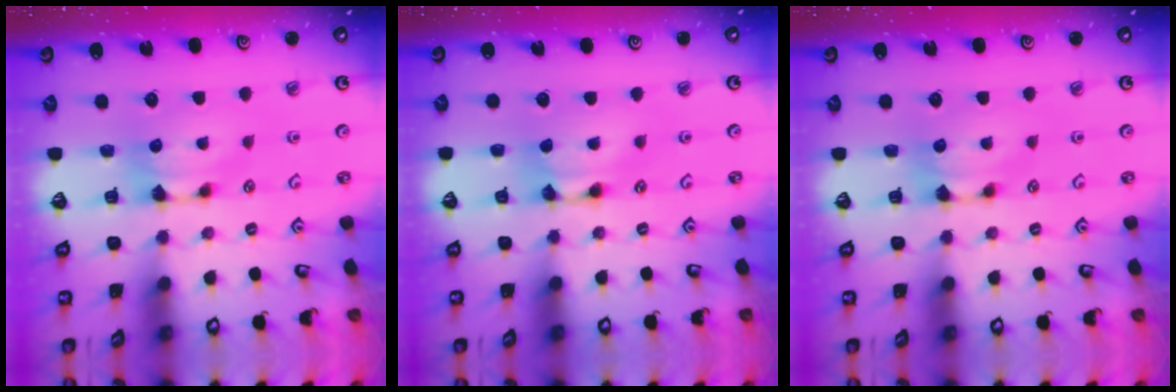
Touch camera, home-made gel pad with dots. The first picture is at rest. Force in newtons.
{"total": 2.1, "press": 2.1, "slide": 0.1}
{"total": 0.0}